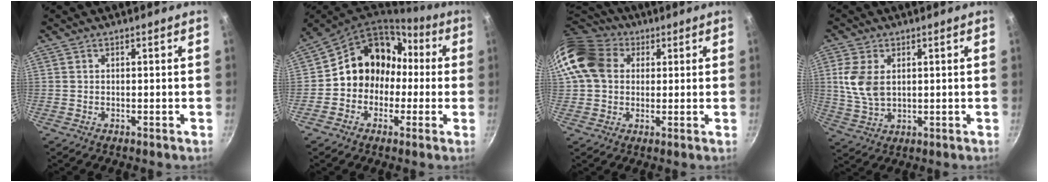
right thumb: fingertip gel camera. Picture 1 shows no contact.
{"total": 14.6, "force": [0.0, 12.6, 7.5], "torque": [-0.068, 0.057, -0.012]}
{"total": 15.3, "force": [4.2, 12.2, 8.2], "torque": [-0.155, 0.024, 0.064]}
{"total": 7.9, "force": [1.7, 4.9, 5.9], "torque": [-0.122, -0.009, 0.037]}